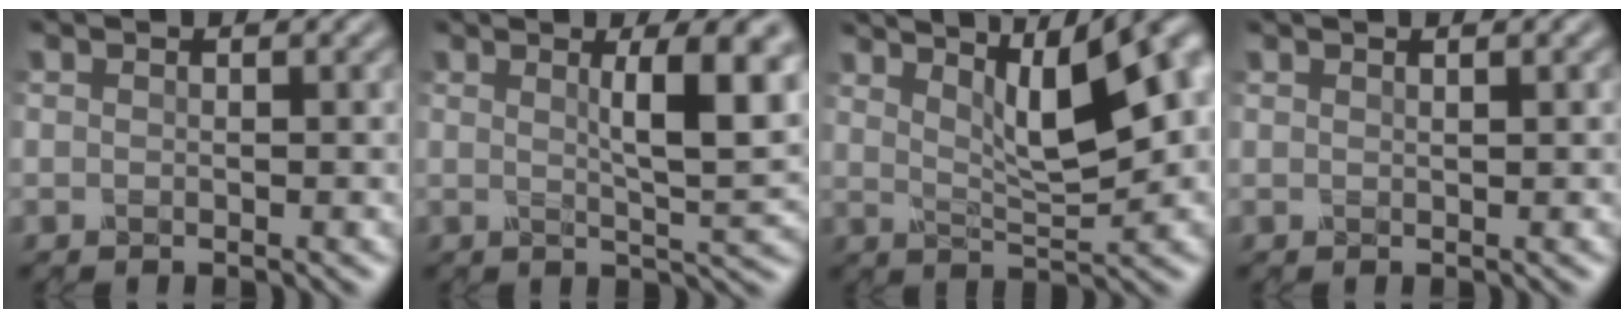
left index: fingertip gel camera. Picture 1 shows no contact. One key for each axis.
{"total": 7.2, "fx": 2.1, "fy": 1.6, "fz": 6.7, "tx": -0.081, "ty": 0.000, "tz": 0.032}
{"total": 10.2, "fx": 4.9, "fy": 3.4, "fz": 8.3, "tx": -0.105, "ty": 0.034, "tz": 0.065}
{"total": 0.8, "fx": 0.6, "fy": 0.2, "fz": 0.6, "tx": -0.007, "ty": 0.003, "tz": 0.007}